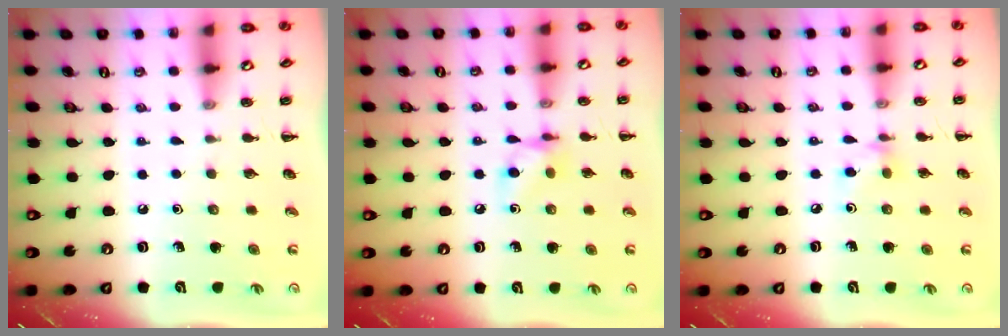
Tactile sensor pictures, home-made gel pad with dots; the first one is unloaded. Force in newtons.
{"total": 7.1, "press": 7.1, "slide": 0.2}
{"total": 5.1, "press": 5.0, "slide": 1.1}